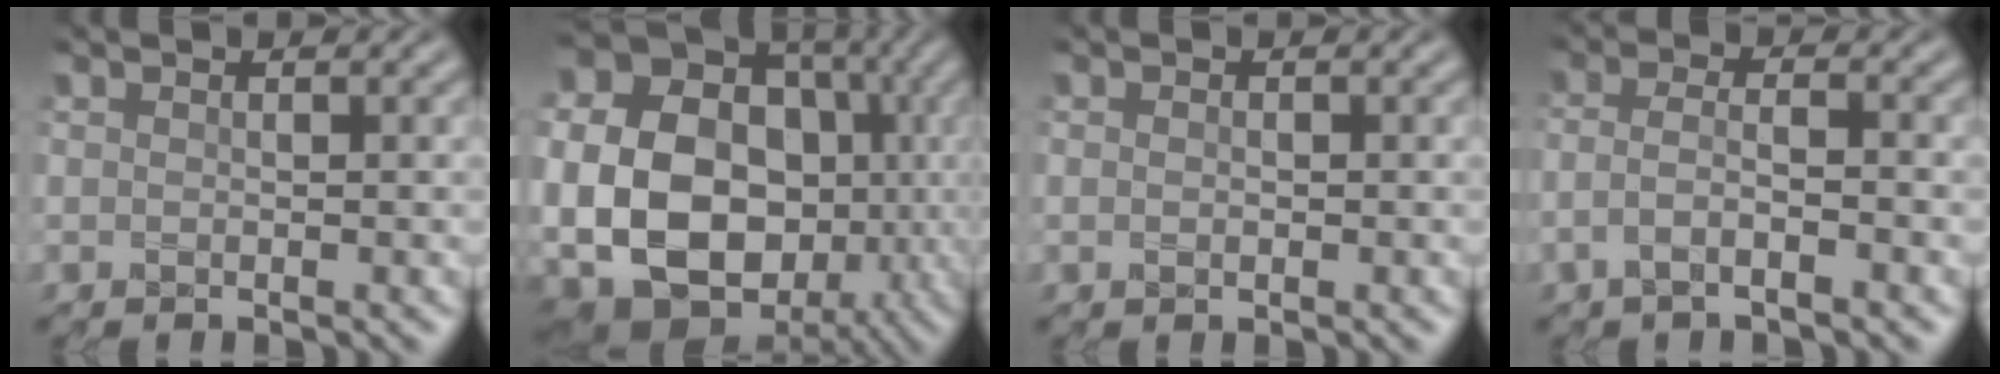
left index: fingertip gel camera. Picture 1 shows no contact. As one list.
[{"total": 20.6, "force": [-2.4, 16.8, 11.7], "torque": [-0.223, -0.021, -0.068]}, {"total": 0.7, "force": [0.0, 0.4, 0.5], "torque": [-0.010, 0.000, 0.001]}, {"total": 2.9, "force": [-1.3, 0.8, 2.4], "torque": [-0.048, 0.004, -0.034]}]